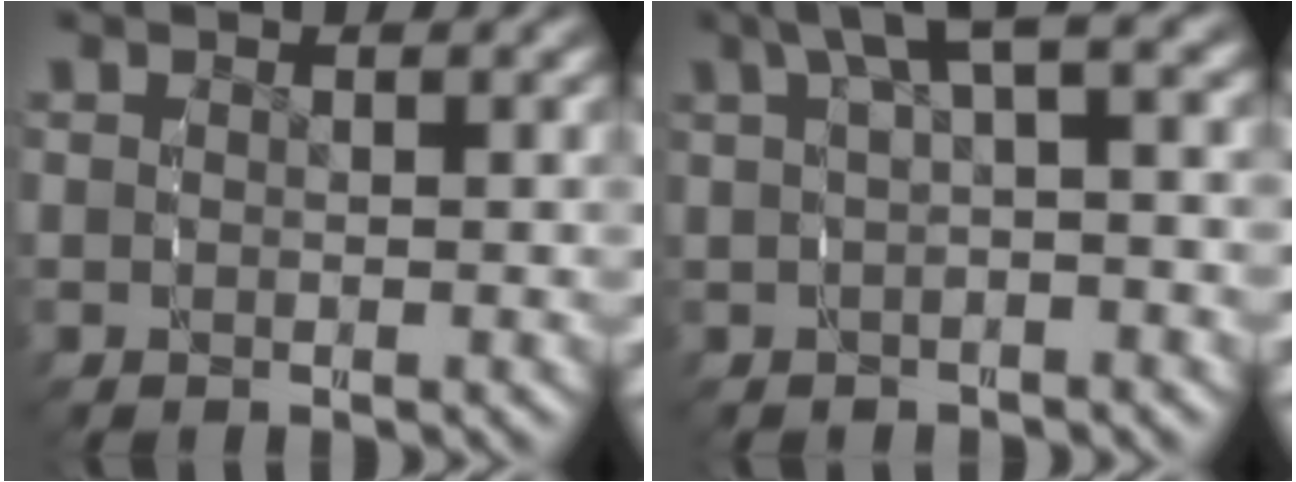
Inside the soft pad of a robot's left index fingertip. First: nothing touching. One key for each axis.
{"total": 4.8, "fx": 2.1, "fy": 1.7, "fz": 4.0, "tx": -0.060, "ty": 0.023, "tz": 0.028}